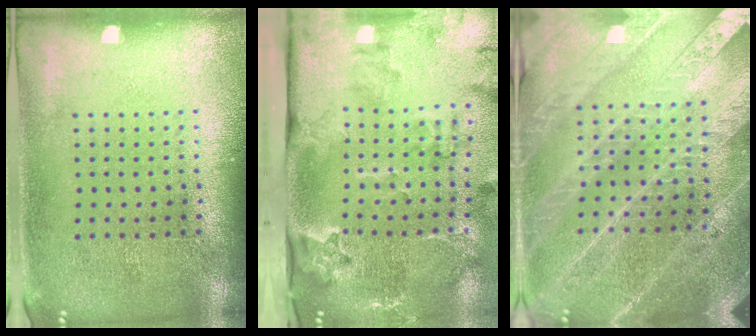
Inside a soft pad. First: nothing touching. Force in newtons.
{"total": 3.8, "press": 2.6, "slide": 2.7}
{"total": 3.8, "press": 3.6, "slide": 1.4}